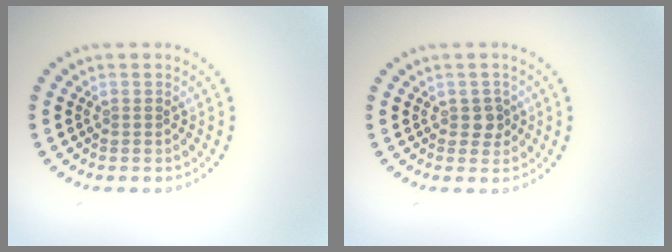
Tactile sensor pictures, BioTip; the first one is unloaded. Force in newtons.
{"total": 1.3, "press": 1.3, "slide": 0.5}